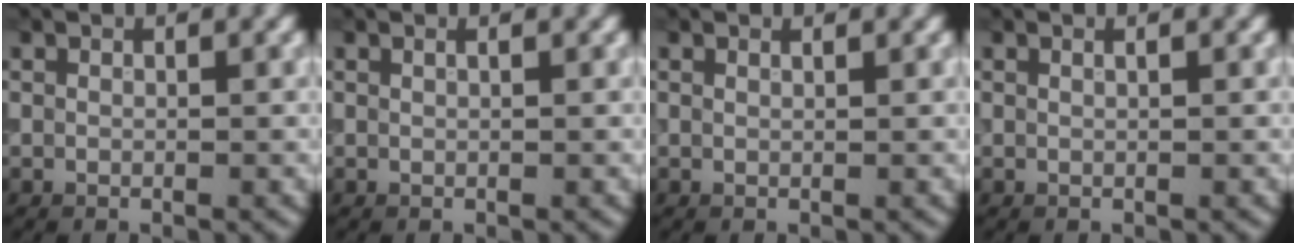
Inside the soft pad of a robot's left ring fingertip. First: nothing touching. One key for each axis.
{"total": 0.7, "fx": 0.4, "fy": 0.3, "fz": 0.5, "tx": -0.004, "ty": -0.001, "tz": 0.002}
{"total": 0.9, "fx": 0.7, "fy": 0.3, "fz": 0.5, "tx": -0.005, "ty": -0.002, "tz": 0.004}
{"total": 0.8, "fx": 0.4, "fy": 0.3, "fz": 0.6, "tx": -0.004, "ty": -0.002, "tz": 0.000}